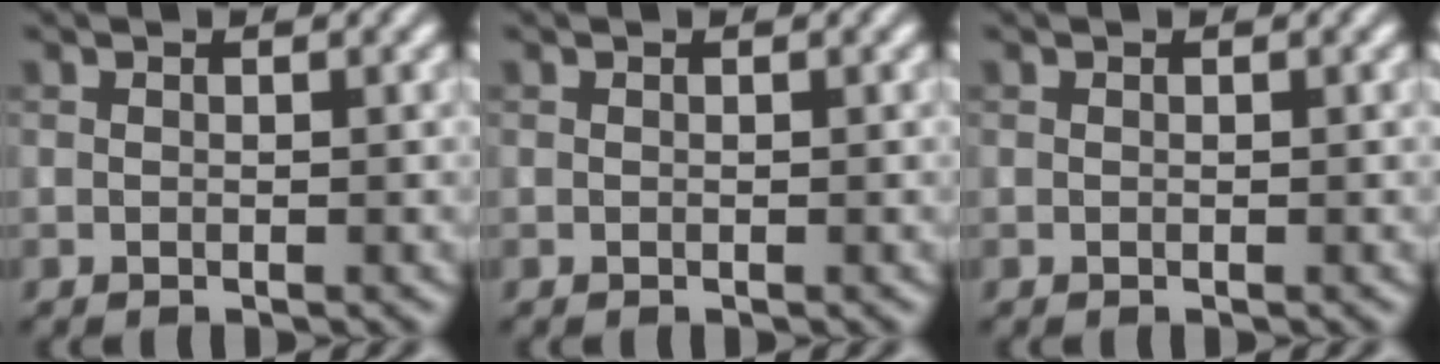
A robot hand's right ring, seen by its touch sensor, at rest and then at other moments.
{"total": 0.0}
{"total": 0.0}